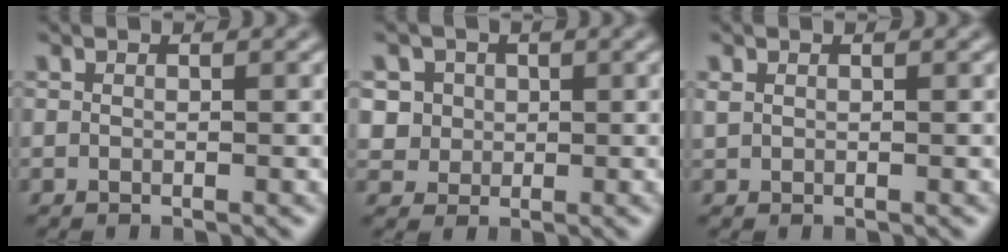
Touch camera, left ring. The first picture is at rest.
{"total": 4.0, "force": [1.3, 3.6, 1.3], "torque": [-0.020, 0.015, 0.024]}
{"total": 0.6, "force": [0.4, 0.4, 0.3], "torque": [-0.012, 0.001, 0.011]}